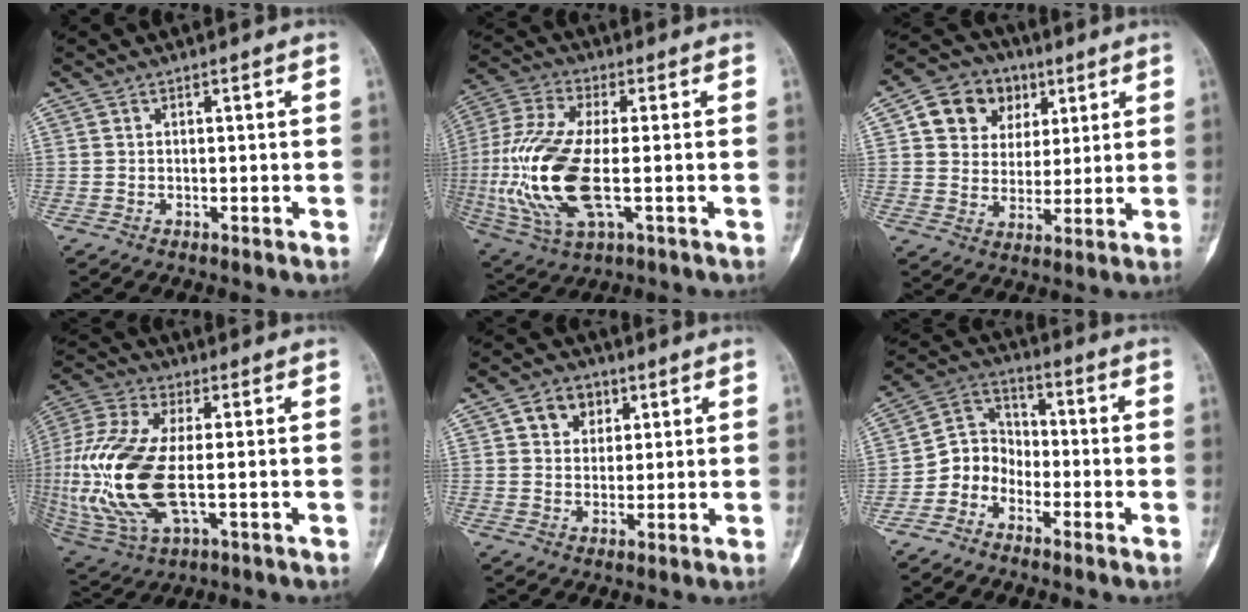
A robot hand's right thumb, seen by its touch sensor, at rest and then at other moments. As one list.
[{"total": 19.2, "force": [-2.6, 7.8, 17.4], "torque": [-0.405, -0.003, -0.040]}, {"total": 12.3, "force": [4.8, 10.2, 4.8], "torque": [-0.042, -0.005, 0.083]}, {"total": 21.2, "force": [-1.7, 9.4, 18.9], "torque": [-0.447, -0.008, -0.021]}, {"total": 6.2, "force": [2.6, 4.8, 2.8], "torque": [-0.014, -0.006, 0.040]}, {"total": 7.0, "force": [-3.4, 5.8, 1.9], "torque": [-0.009, 0.052, -0.080]}]